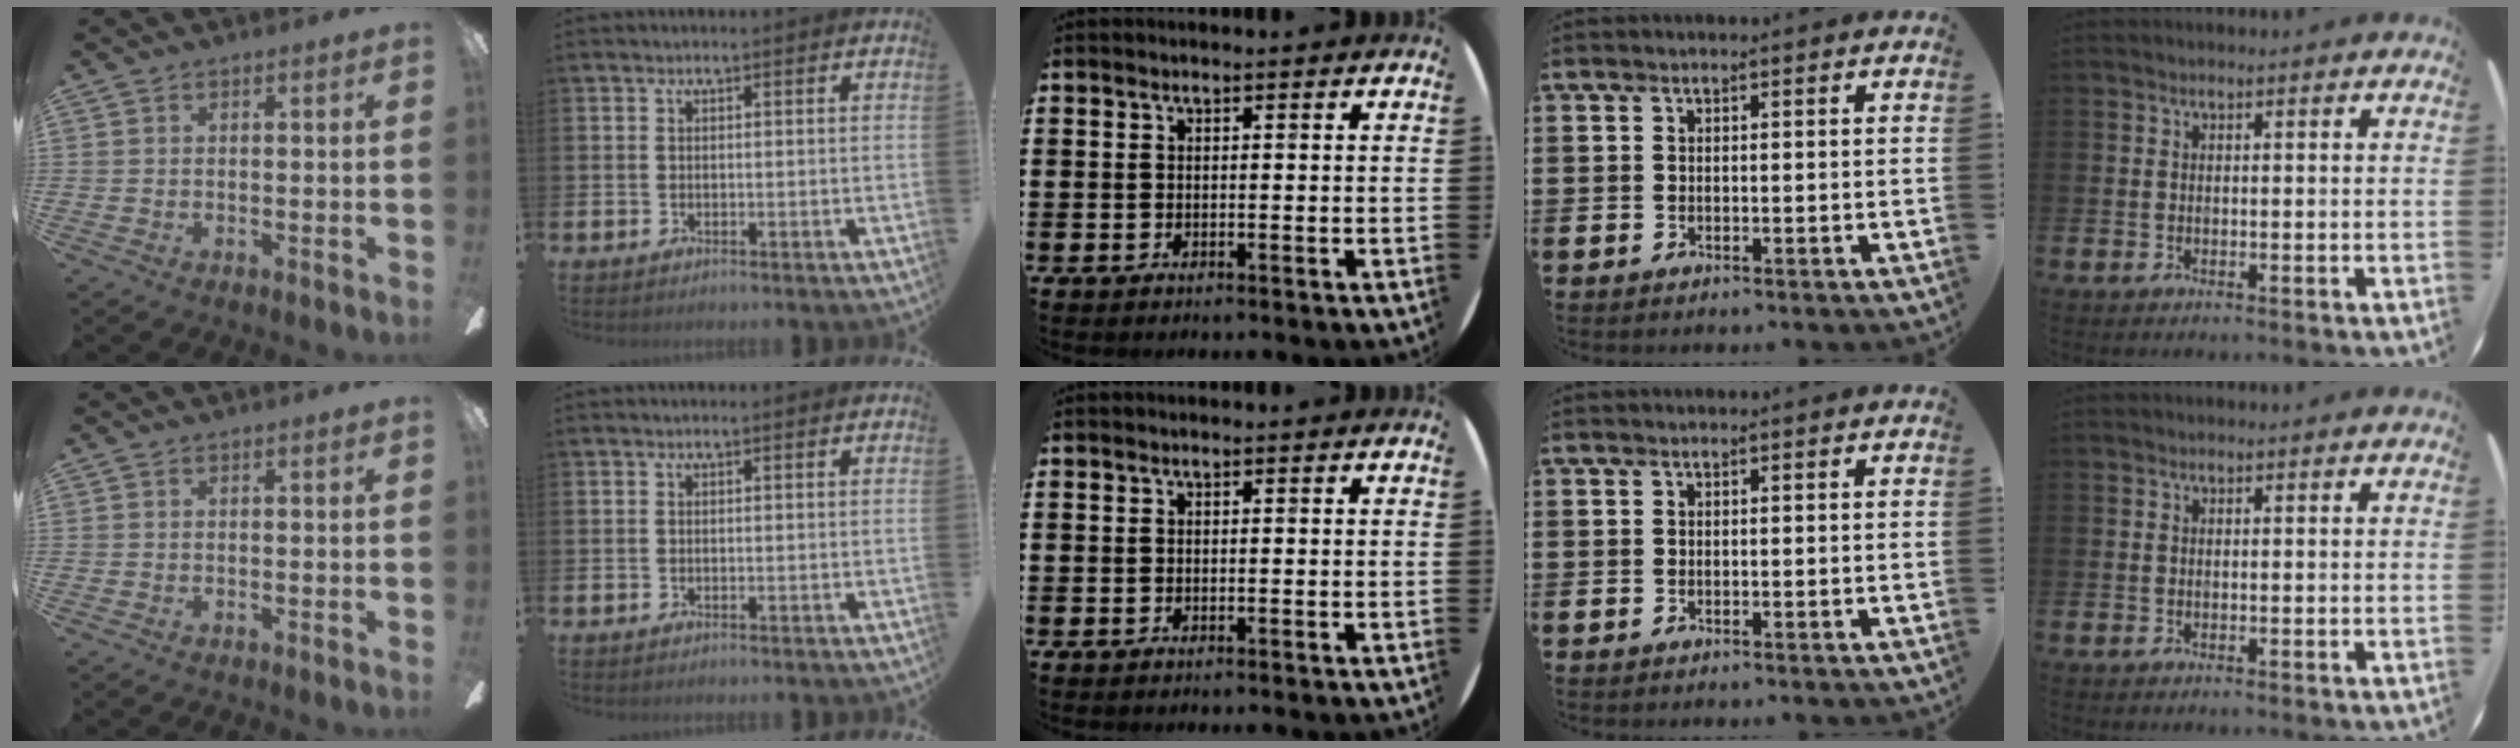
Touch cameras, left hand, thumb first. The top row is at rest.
{}